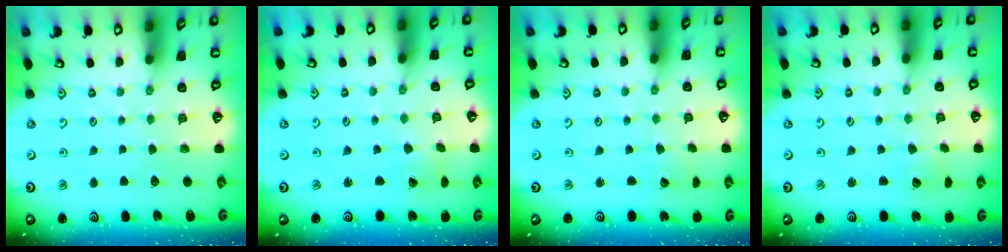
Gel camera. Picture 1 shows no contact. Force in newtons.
{"total": 0.8, "press": 0.8, "slide": 0.1}
{"total": 1.5, "press": 1.5, "slide": 0.0}
{"total": 2.7, "press": 2.7, "slide": 0.2}